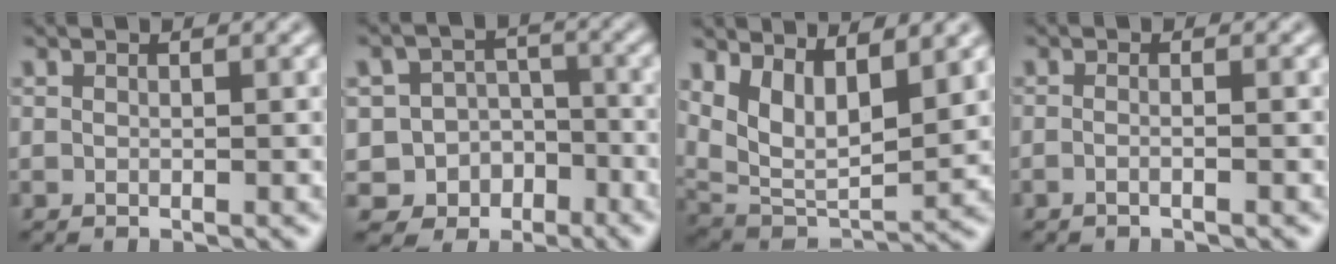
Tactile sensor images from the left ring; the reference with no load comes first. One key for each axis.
{"total": 6.8, "fx": -4.0, "fy": 5.4, "fz": 1.4, "tx": -0.002, "ty": -0.006, "tz": -0.072}
{"total": 7.6, "fx": 3.4, "fy": 3.6, "fz": 5.8, "tx": -0.115, "ty": -0.018, "tz": 0.067}
{"total": 1.5, "fx": -0.4, "fy": 0.7, "fz": 1.3, "tx": -0.002, "ty": -0.012, "tz": -0.023}